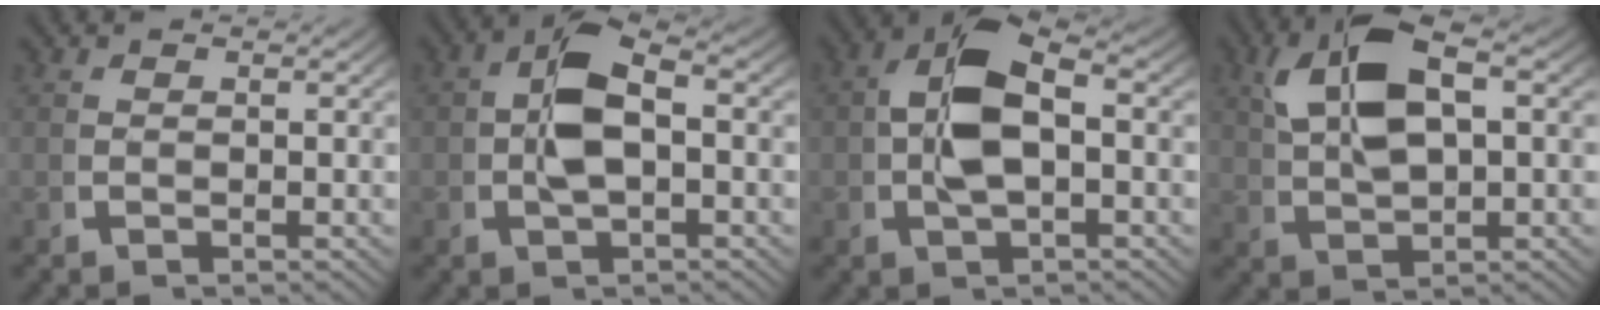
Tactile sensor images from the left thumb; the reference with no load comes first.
{"total": 6.5, "force": [-0.2, 3.9, 5.2], "torque": [-0.107, -0.009, -0.001]}
{"total": 8.7, "force": [0.1, 5.3, 6.9], "torque": [-0.139, -0.015, 0.007]}
{"total": 8.3, "force": [2.1, 4.4, 6.8], "torque": [-0.131, -0.007, 0.047]}